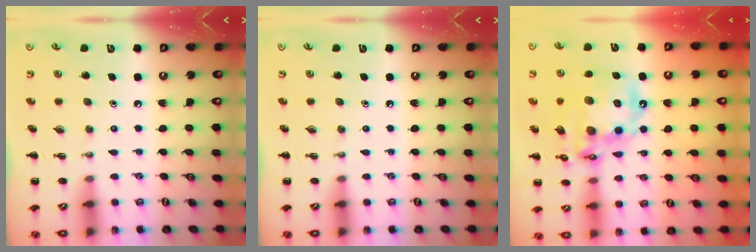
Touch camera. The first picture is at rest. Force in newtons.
{"total": 0.0}
{"total": 19.3, "press": 18.8, "slide": 4.2}